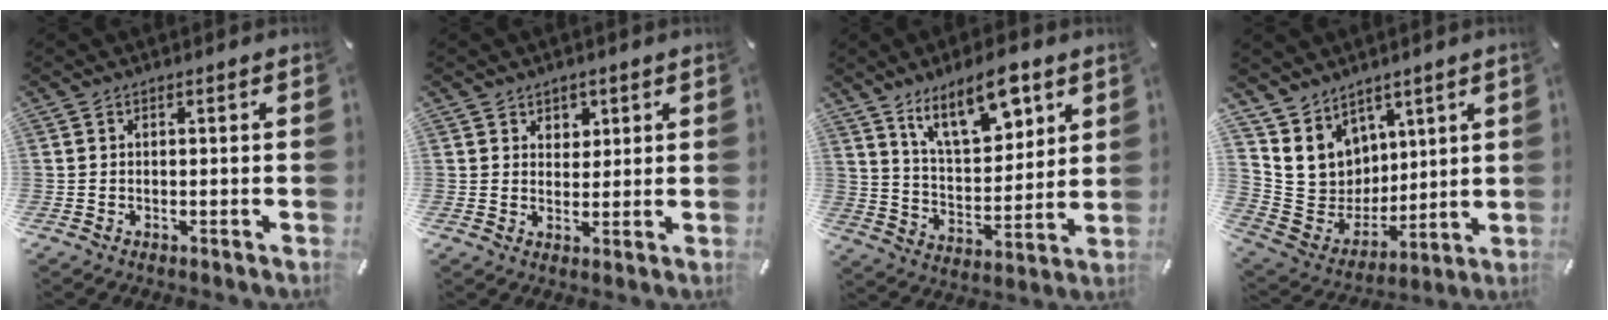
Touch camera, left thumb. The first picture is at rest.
{"total": 3.3, "force": [1.7, 2.8, 0.3], "torque": [0.011, -0.004, 0.026]}
{"total": 15.3, "force": [9.5, 7.1, 9.6], "torque": [-0.152, -0.042, 0.164]}
{"total": 10.7, "force": [5.7, 9.0, 0.3], "torque": [-0.034, -0.063, 0.124]}